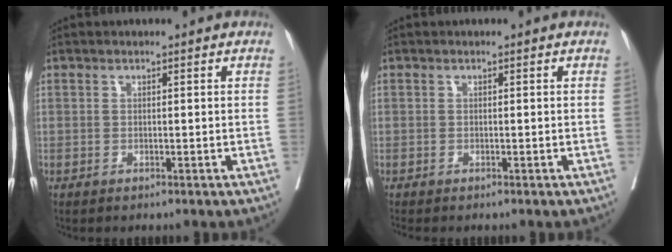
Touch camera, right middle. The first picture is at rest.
{"total": 0.9, "force": [-0.8, -0.1, 0.3], "torque": [-0.003, 0.001, -0.012]}